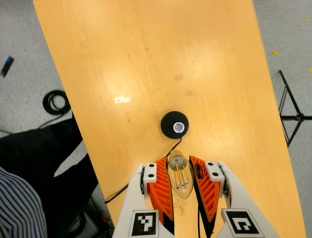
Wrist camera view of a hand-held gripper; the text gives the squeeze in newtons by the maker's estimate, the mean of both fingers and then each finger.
{"total": 21.7, "left": 24.0, "right": 19.4}